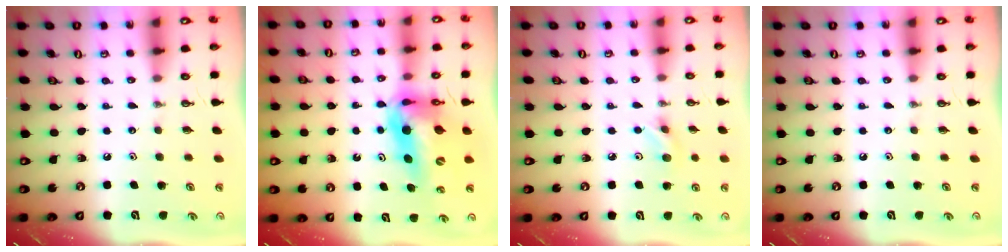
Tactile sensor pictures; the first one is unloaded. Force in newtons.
{"total": 15.5, "press": 15.0, "slide": 4.0}
{"total": 5.1, "press": 5.0, "slide": 0.9}
{"total": 0.0}